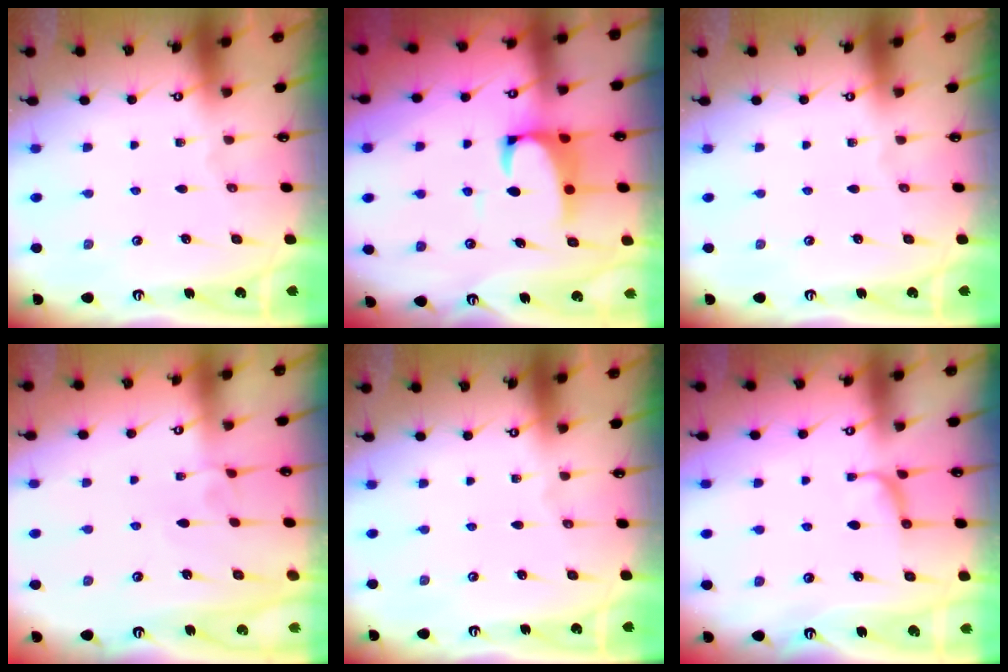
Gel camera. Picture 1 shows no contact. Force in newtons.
{"total": 3.7, "press": 3.6, "slide": 1.0}
{"total": 0.0}
{"total": 3.2, "press": 3.2, "slide": 0.2}
{"total": 0.0}
{"total": 2.0, "press": 1.8, "slide": 0.9}